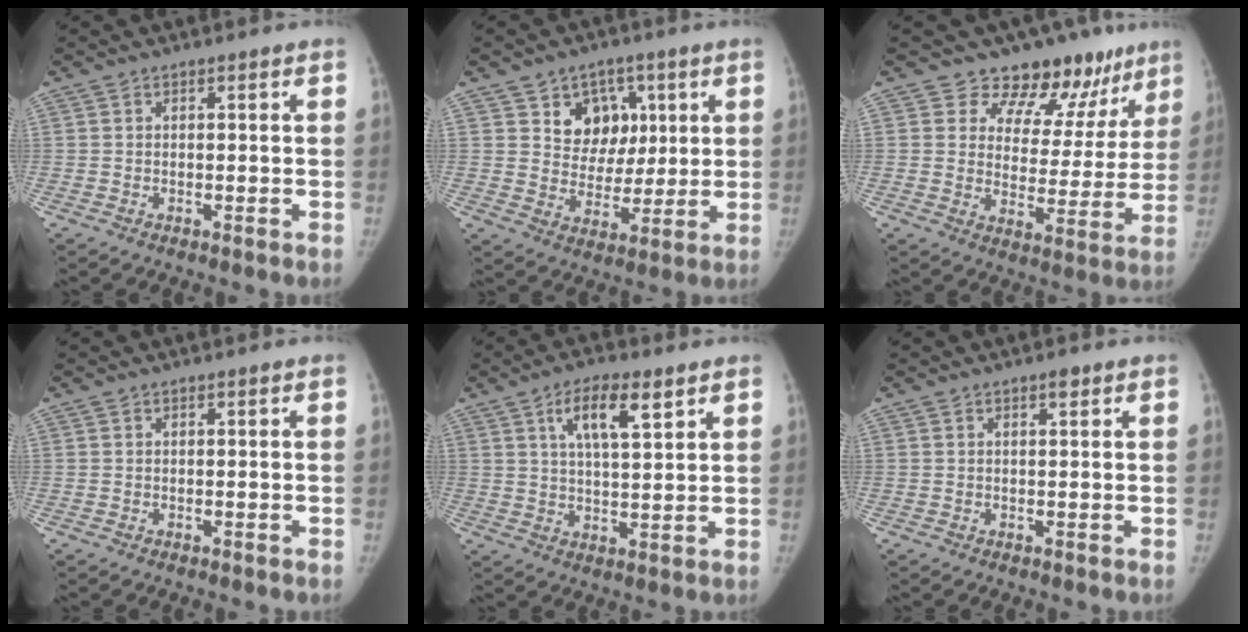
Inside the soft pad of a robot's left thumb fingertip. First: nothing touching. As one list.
[{"total": 10.2, "force": [4.2, 8.4, 4.1], "torque": [-0.014, -0.015, 0.070]}, {"total": 14.7, "force": [11.3, 8.0, 4.9], "torque": [-0.003, -0.072, 0.139]}, {"total": 0.0}, {"total": 9.2, "force": [4.7, 3.2, 7.3], "torque": [-0.114, -0.020, 0.081]}, {"total": 1.3, "force": [0.8, 0.5, 0.9], "torque": [-0.008, -0.001, 0.010]}]